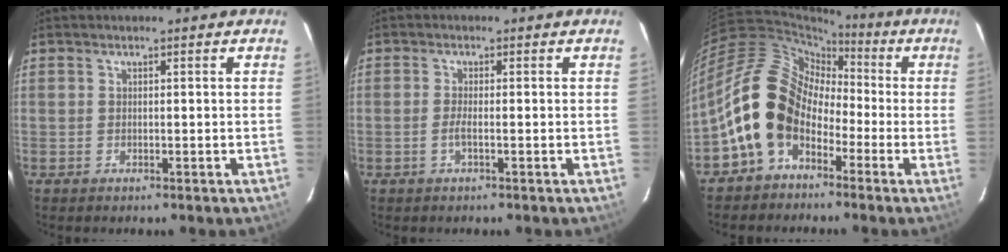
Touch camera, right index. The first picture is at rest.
{"total": 1.6, "force": [-0.7, -0.2, 1.4], "torque": [-0.029, -0.001, -0.014]}
{"total": 13.0, "force": [-4.9, 9.8, 7.0], "torque": [-0.137, 0.022, -0.095]}